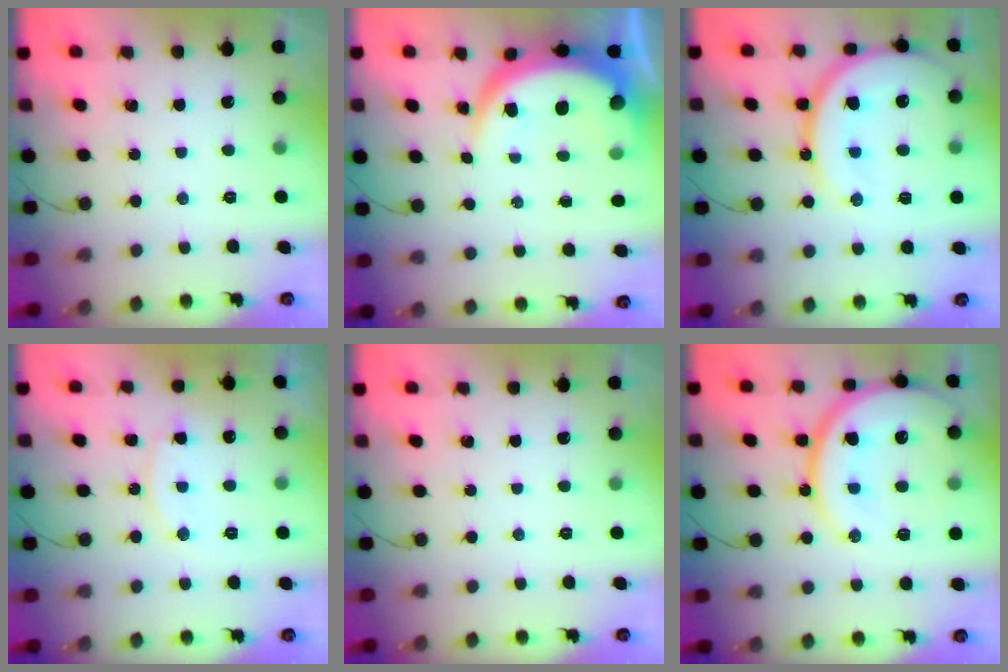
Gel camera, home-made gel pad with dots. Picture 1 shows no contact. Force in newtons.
{"total": 10.4, "press": 10.4, "slide": 1.0}
{"total": 17.4, "press": 17.3, "slide": 1.8}
{"total": 10.0, "press": 10.0, "slide": 0.8}
{"total": 0.0}
{"total": 20.7, "press": 20.6, "slide": 2.5}